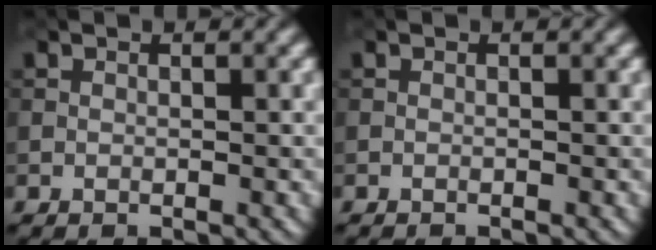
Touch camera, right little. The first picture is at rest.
{"total": 0.6, "force": [-0.6, -0.2, -0.1], "torque": [0.000, -0.008, -0.013]}